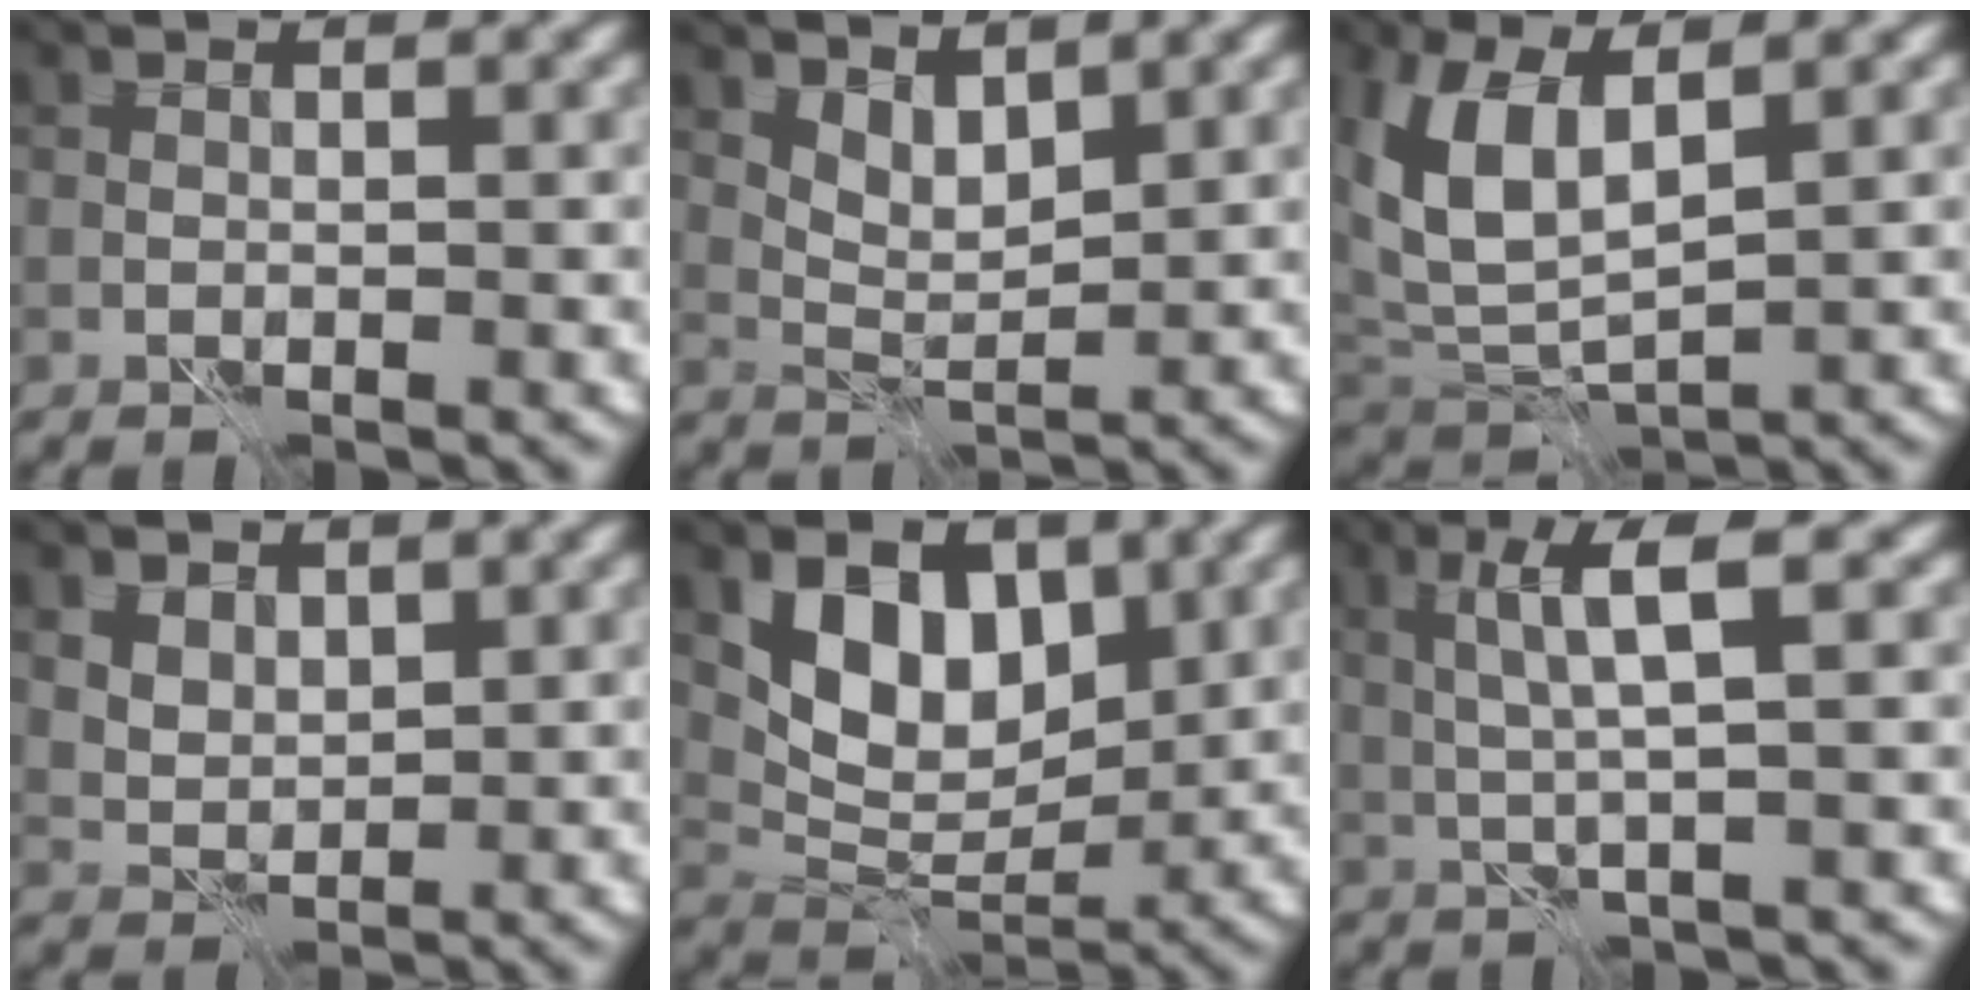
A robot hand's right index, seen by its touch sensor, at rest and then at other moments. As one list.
[{"total": 2.6, "force": [1.8, 1.0, 1.4], "torque": [-0.030, -0.008, 0.037]}, {"total": 6.8, "force": [2.6, 3.5, 5.2], "torque": [-0.127, -0.008, 0.051]}, {"total": 3.6, "force": [2.2, 2.4, 1.7], "torque": [-0.045, 0.000, 0.046]}, {"total": 6.8, "force": [2.8, 4.4, 4.3], "torque": [-0.075, -0.016, 0.048]}, {"total": 4.2, "force": [1.1, 0.3, 4.0], "torque": [-0.083, 0.004, 0.024]}]